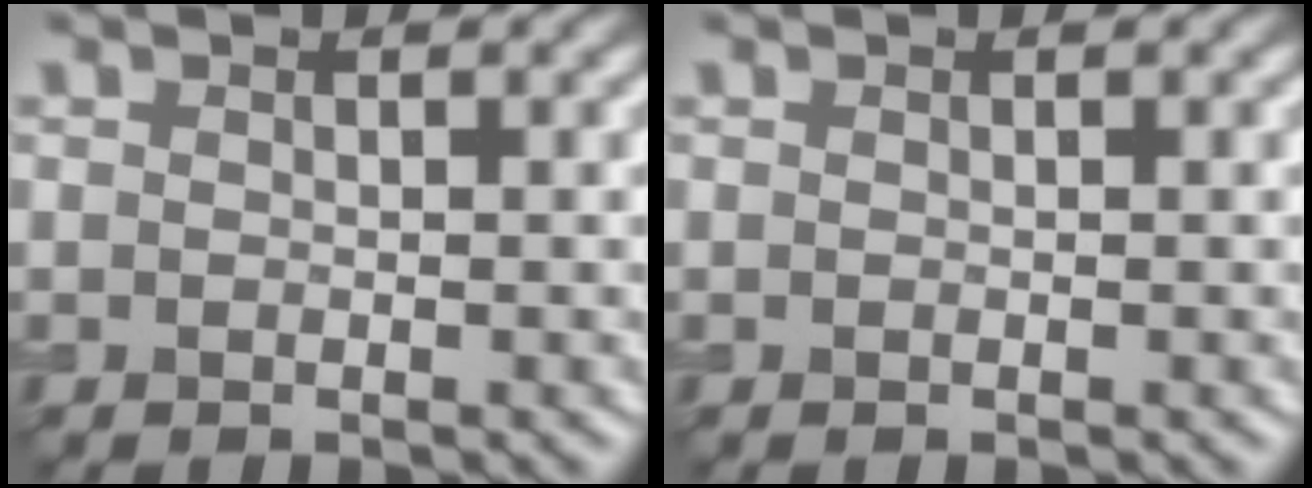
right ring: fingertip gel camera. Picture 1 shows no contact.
{"total": 0.0}